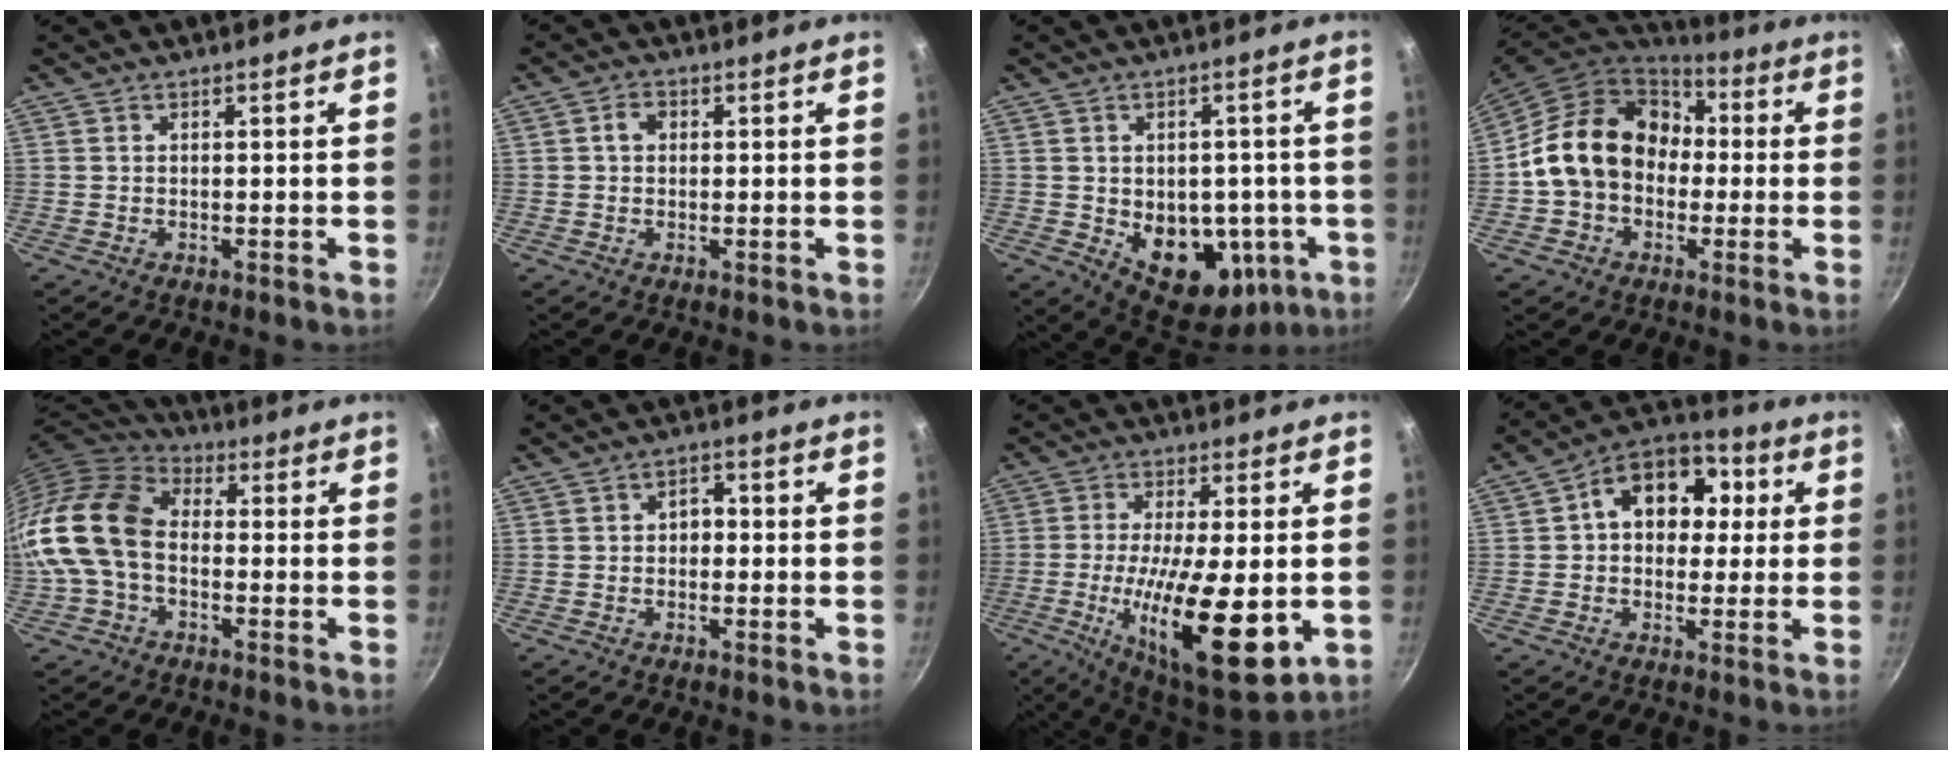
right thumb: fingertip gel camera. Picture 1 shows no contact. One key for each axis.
{"total": 2.5, "fx": 0.4, "fy": 2.0, "fz": 1.5, "tx": -0.017, "ty": 0.006, "tz": 0.004}
{"total": 15.8, "fx": -3.2, "fy": 11.0, "fz": 10.9, "tx": -0.102, "ty": 0.002, "tz": -0.020}
{"total": 18.1, "fx": 0.3, "fy": 14.5, "fz": 10.8, "tx": -0.155, "ty": 0.047, "tz": -0.003}
{"total": 16.1, "fx": -1.9, "fy": 11.1, "fz": 11.4, "tx": -0.210, "ty": 0.037, "tz": -0.056}
{"total": 2.8, "fx": -0.3, "fy": 2.2, "fz": 1.7, "tx": -0.006, "ty": 0.010, "tz": -0.008}
{"total": 18.9, "fx": -3.5, "fy": 5.6, "fz": 17.7, "tx": -0.298, "ty": -0.008, "tz": -0.056}
{"total": 13.8, "fx": 2.6, "fy": 10.4, "fz": 8.7, "tx": -0.083, "ty": 0.024, "tz": 0.021}